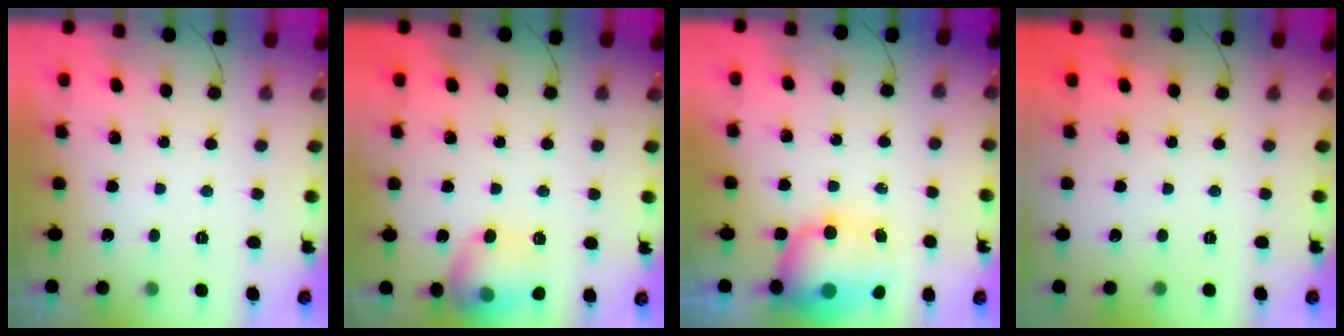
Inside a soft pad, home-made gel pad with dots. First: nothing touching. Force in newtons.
{"total": 13.7, "press": 13.7, "slide": 1.2}
{"total": 9.0, "press": 8.8, "slide": 1.9}
{"total": 0.0}